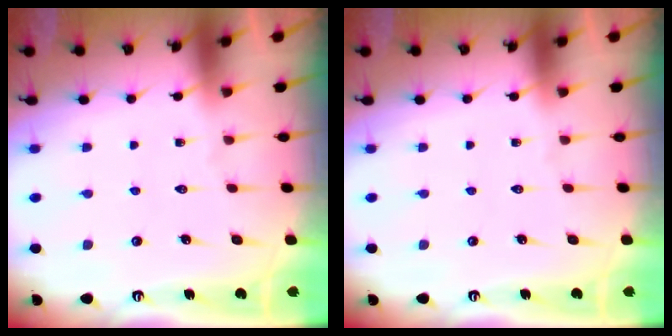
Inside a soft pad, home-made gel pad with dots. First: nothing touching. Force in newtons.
{"total": 0.0}